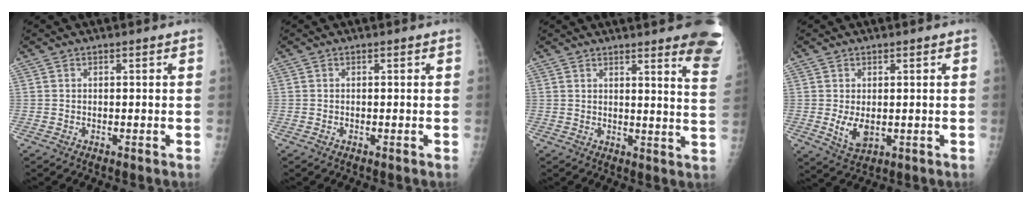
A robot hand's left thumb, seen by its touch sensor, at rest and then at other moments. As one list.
[{"total": 0.0}, {"total": 13.7, "force": [10.5, 1.2, 8.7], "torque": [-0.078, -0.073, 0.105]}, {"total": 4.5, "force": [-0.1, 2.6, 3.7], "torque": [-0.064, -0.013, 0.009]}]